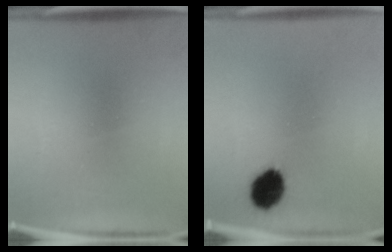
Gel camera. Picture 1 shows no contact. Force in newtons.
{"total": 7.0}